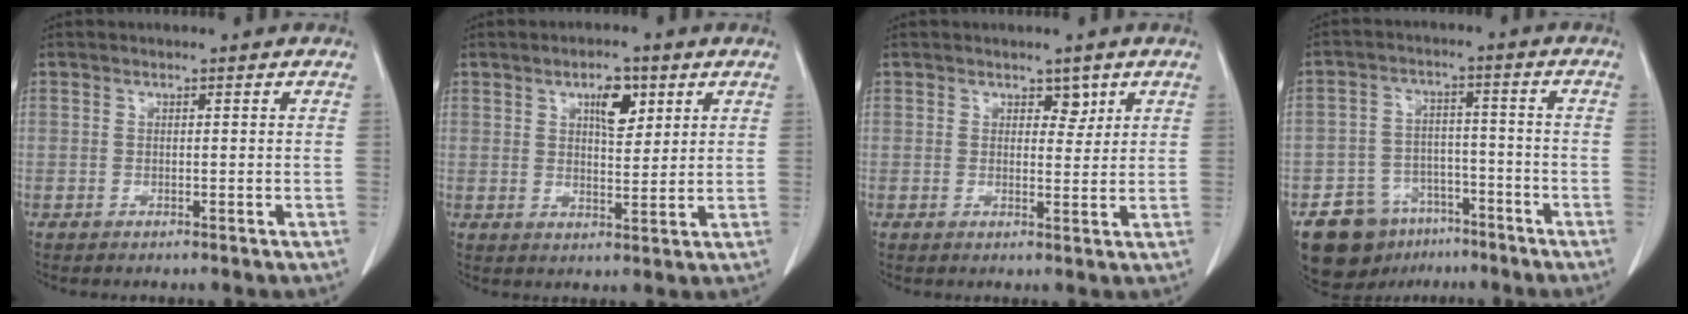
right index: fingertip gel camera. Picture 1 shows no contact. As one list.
[{"total": 5.3, "force": [2.6, 2.2, 4.1], "torque": [-0.071, 0.000, 0.042]}, {"total": 2.4, "force": [1.4, 1.4, 1.2], "torque": [-0.012, -0.005, 0.021]}, {"total": 10.0, "force": [-6.4, 7.1, 3.0], "torque": [-0.048, 0.021, -0.096]}]